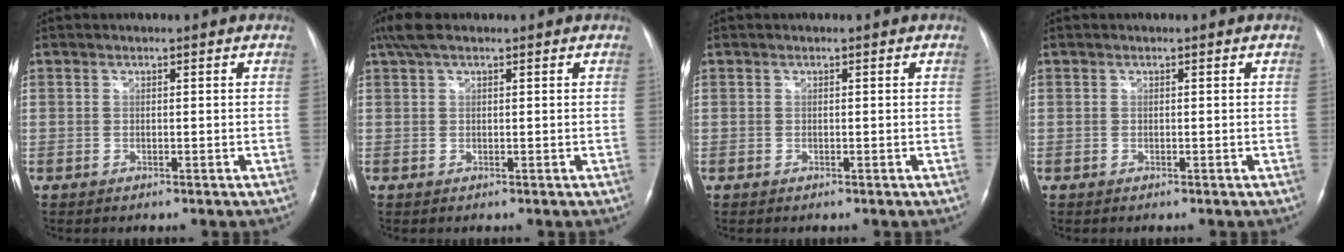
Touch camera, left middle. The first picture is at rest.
{"total": 3.9, "force": [2.7, 1.3, 2.5], "torque": [-0.057, 0.025, 0.052]}
{"total": 0.0}
{"total": 0.0}